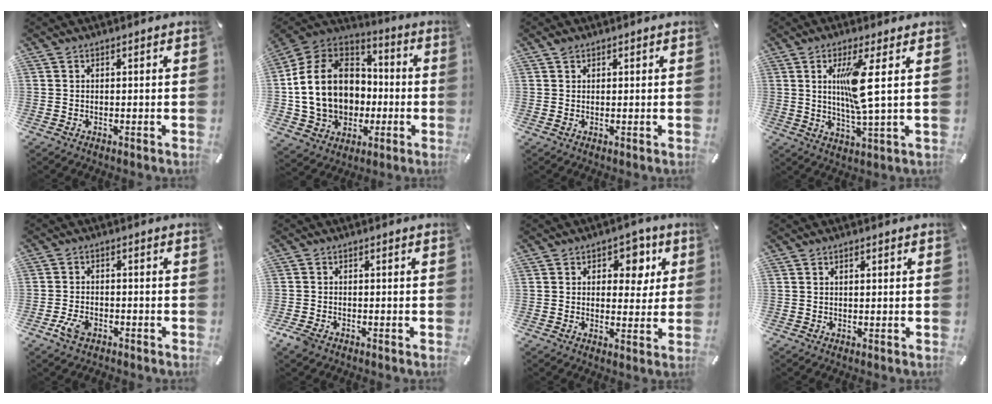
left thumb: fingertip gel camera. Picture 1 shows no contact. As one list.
[{"total": 17.8, "force": [-1.7, 15.4, 8.9], "torque": [-0.190, 0.010, -0.021]}, {"total": 1.1, "force": [0.8, 0.7, 0.4], "torque": [-0.002, -0.002, 0.012]}, {"total": 11.2, "force": [2.5, 1.3, 10.8], "torque": [-0.206, -0.012, 0.031]}, {"total": 4.2, "force": [-2.4, 2.4, 2.4], "torque": [-0.059, 0.006, -0.048]}, {"total": 2.4, "force": [-1.8, 1.3, 0.9], "torque": [-0.028, 0.003, -0.039]}, {"total": 7.6, "force": [2.9, 5.6, 4.2], "torque": [-0.034, -0.010, 0.041]}, {"total": 1.1, "force": [0.3, 0.5, 0.9], "torque": [-0.018, 0.004, 0.005]}]